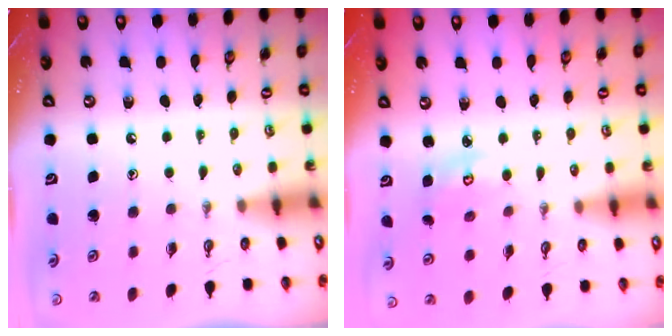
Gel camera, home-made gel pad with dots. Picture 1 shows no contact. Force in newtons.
{"total": 3.0, "press": 3.0, "slide": 0.2}